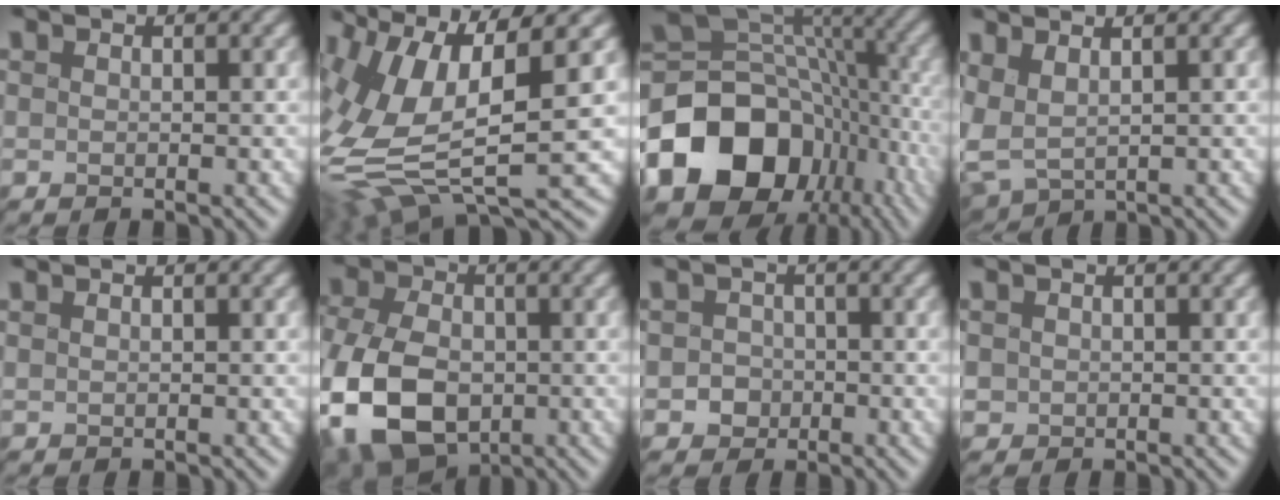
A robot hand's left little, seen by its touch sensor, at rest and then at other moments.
{"total": 13.2, "force": [0.6, 5.3, 12.0], "torque": [-0.268, -0.007, 0.017]}
{"total": 16.8, "force": [-7.4, 12.4, 8.6], "torque": [-0.176, -0.010, -0.131]}
{"total": 4.3, "force": [1.4, 2.3, 3.4], "torque": [-0.085, 0.004, 0.032]}
{"total": 0.6, "force": [0.5, 0.2, 0.3], "torque": [-0.004, 0.001, 0.006]}
{"total": 10.8, "force": [-3.9, 7.0, 7.3], "torque": [-0.172, -0.022, -0.081]}
{"total": 2.0, "force": [-0.7, 1.8, 0.5], "torque": [-0.003, -0.002, -0.014]}
{"total": 0.9, "force": [0.2, 0.9, 0.1], "torque": [-0.004, -0.002, 0.007]}